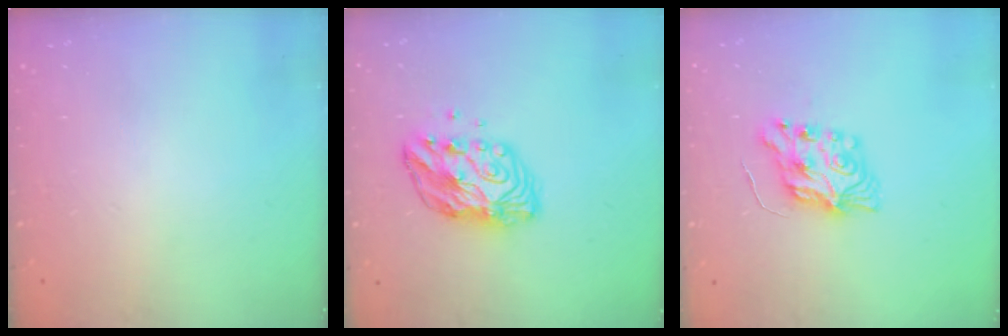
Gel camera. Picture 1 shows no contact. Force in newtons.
{"total": 11.2, "press": 11.2, "slide": 0.9}
{"total": 7.9, "press": 7.9, "slide": 0.2}